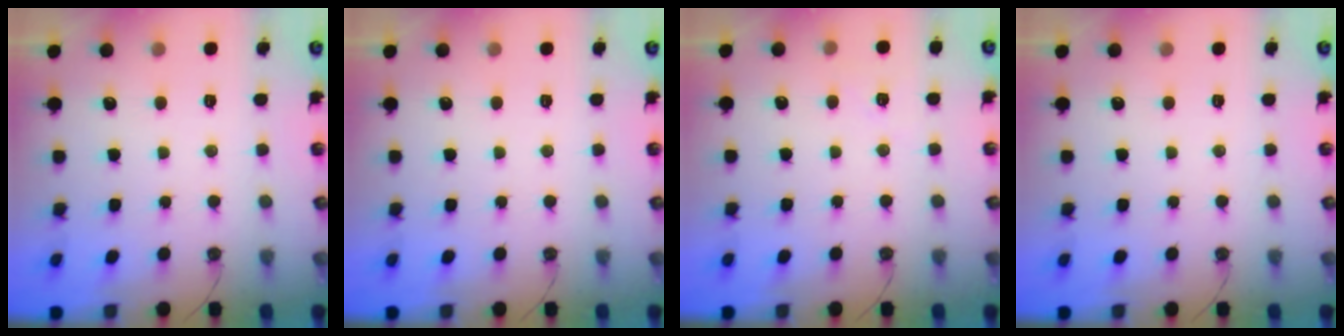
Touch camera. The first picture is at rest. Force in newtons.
{"total": 0.0}
{"total": 5.0, "press": 4.5, "slide": 2.2}
{"total": 0.0}